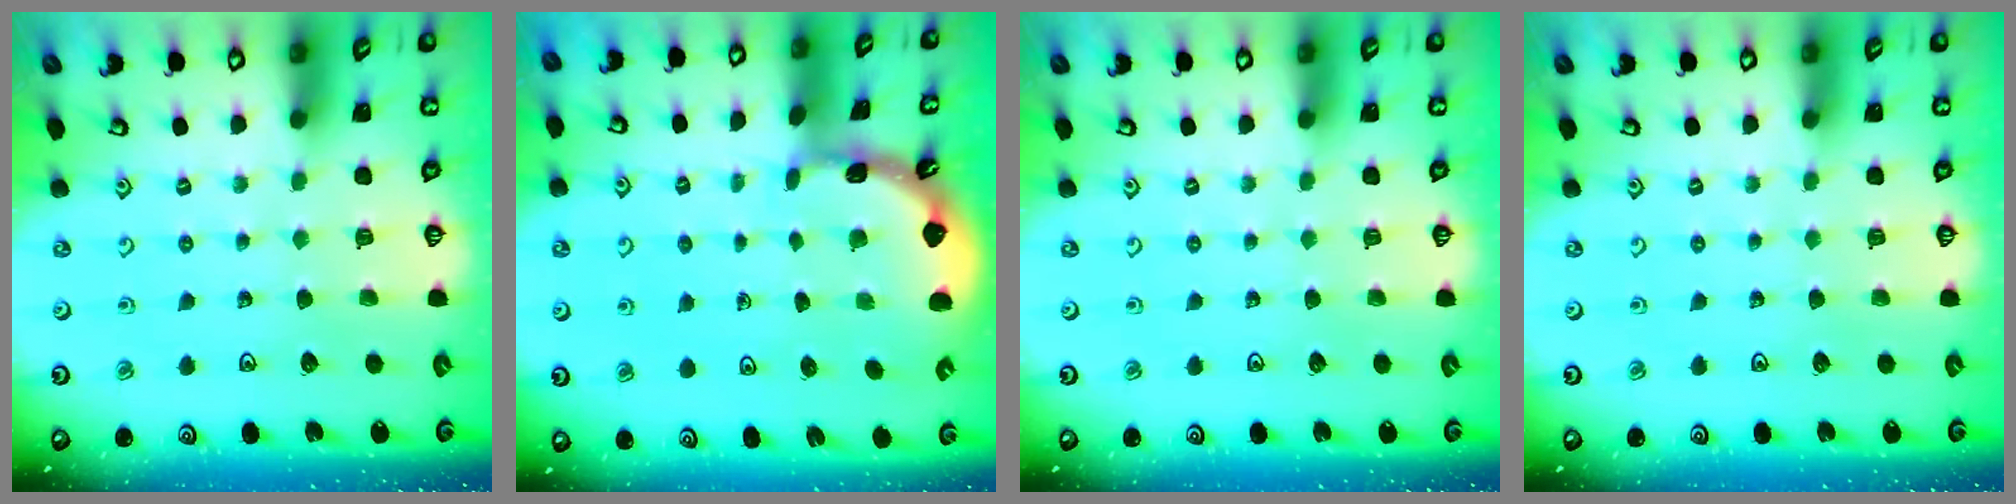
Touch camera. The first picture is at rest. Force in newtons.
{"total": 1.6, "press": 1.6, "slide": 0.1}
{"total": 0.0}
{"total": 0.0}